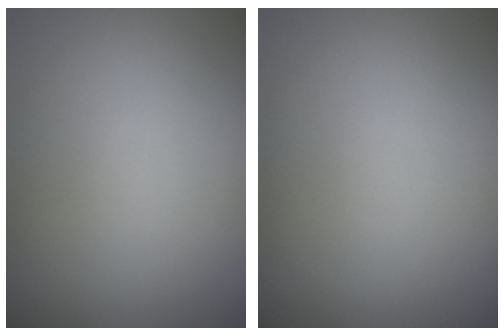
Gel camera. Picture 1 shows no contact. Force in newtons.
{"total": 0.0}